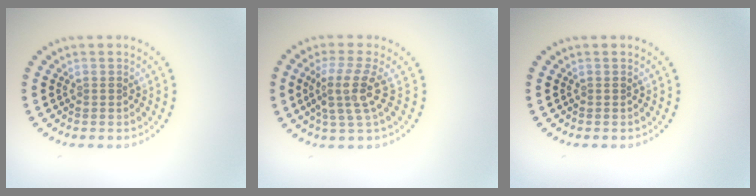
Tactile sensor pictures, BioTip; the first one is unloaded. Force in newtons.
{"total": 3.8, "press": 2.7, "slide": 2.6}
{"total": 0.0}